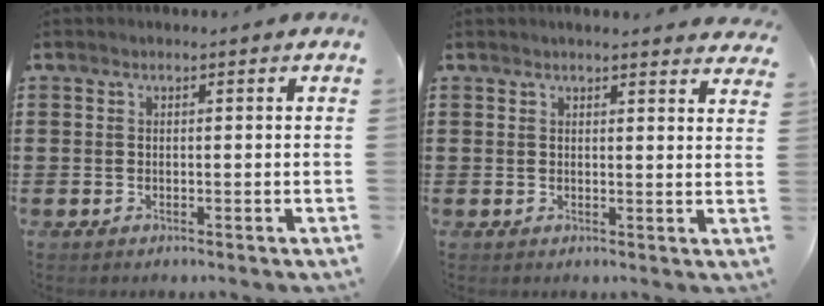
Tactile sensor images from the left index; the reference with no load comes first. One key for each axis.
{"total": 2.0, "fx": 2.0, "fy": -0.1, "fz": 0.3, "tx": -0.005, "ty": -0.006, "tz": 0.036}